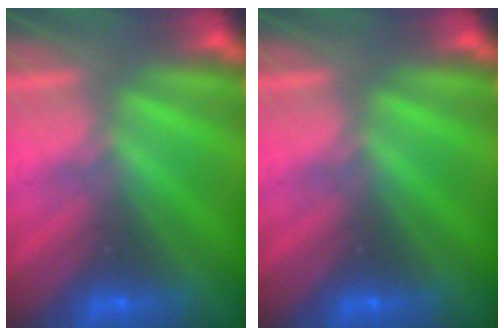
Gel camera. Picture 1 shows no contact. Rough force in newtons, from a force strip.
{"total": 0.0}